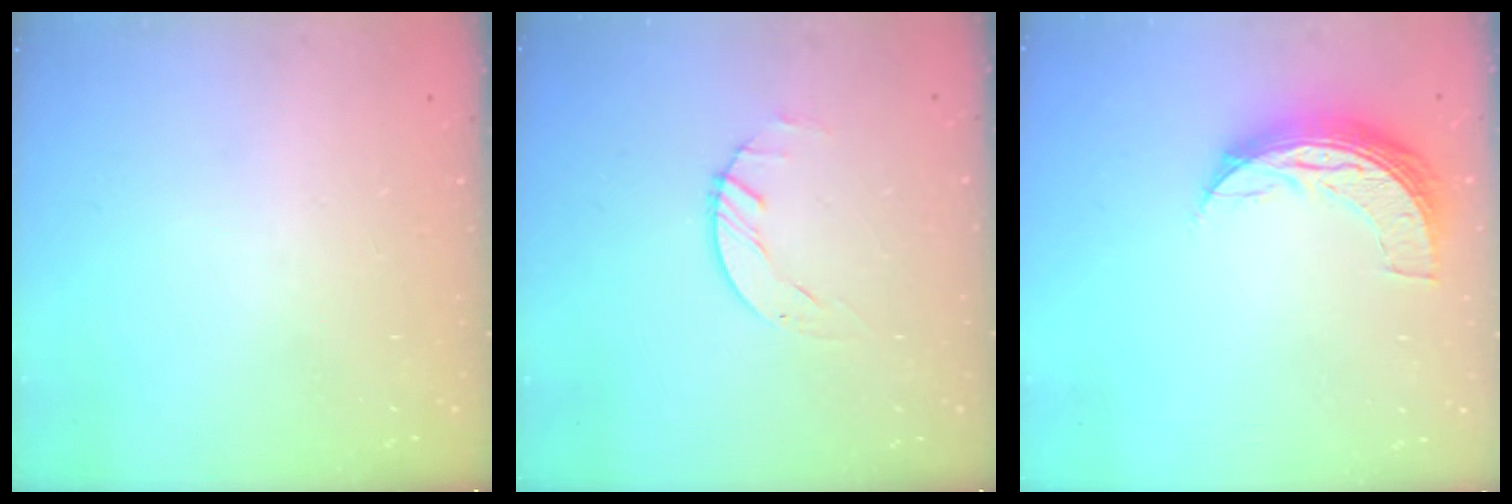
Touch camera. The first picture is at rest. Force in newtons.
{"total": 0.6, "press": 0.6, "slide": 0.2}
{"total": 9.9, "press": 9.8, "slide": 0.6}